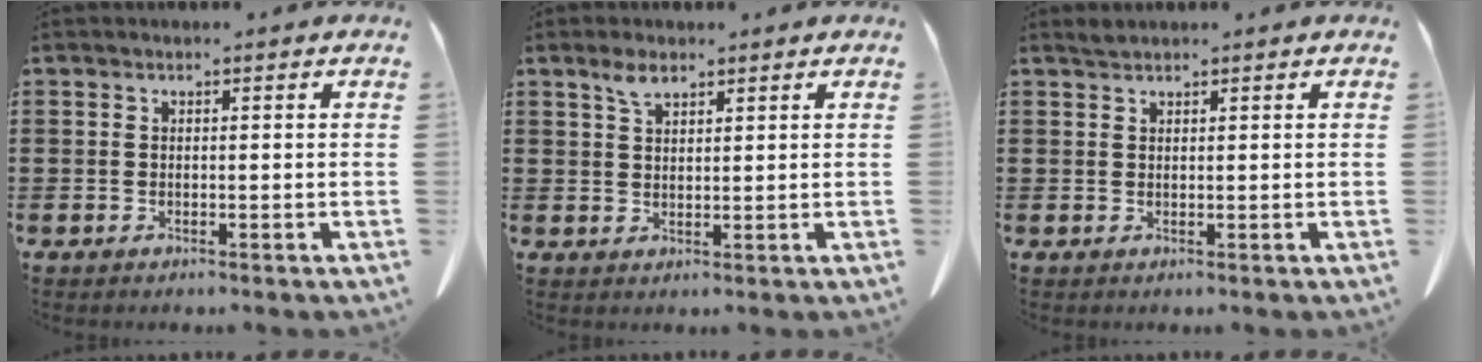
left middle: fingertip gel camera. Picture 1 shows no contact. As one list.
[{"total": 2.9, "force": [2.0, 1.1, 1.8], "torque": [-0.041, 0.002, 0.037]}, {"total": 0.9, "force": [0.9, 0.1, 0.2], "torque": [-0.006, 0.000, 0.017]}]